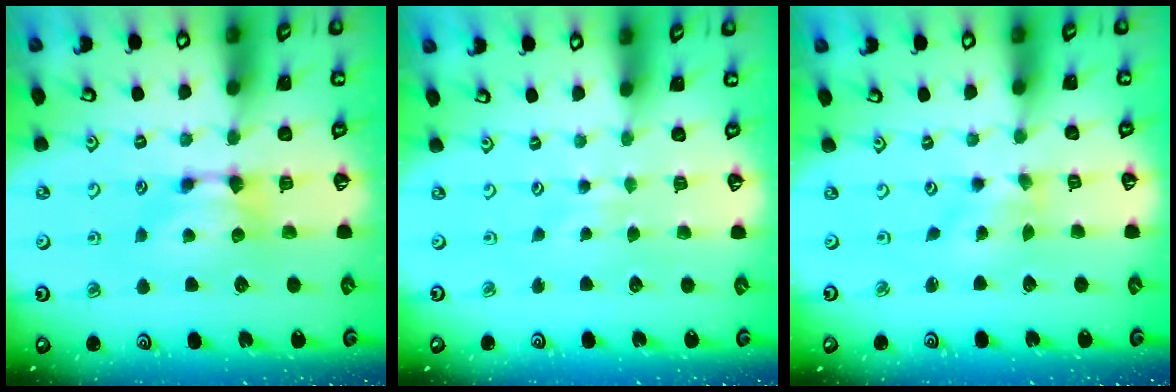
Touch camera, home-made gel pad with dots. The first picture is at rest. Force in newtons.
{"total": 3.3, "press": 3.3, "slide": 0.2}
{"total": 2.5, "press": 2.3, "slide": 0.9}